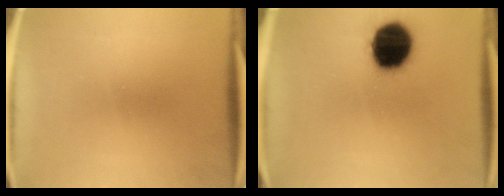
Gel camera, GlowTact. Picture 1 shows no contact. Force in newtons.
{"total": 17.9}